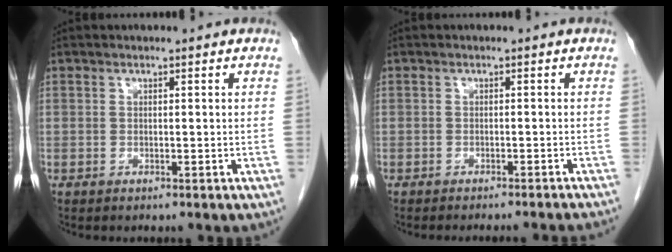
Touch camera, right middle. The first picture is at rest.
{"total": 8.0, "force": [-7.5, -0.8, 2.7], "torque": [-0.019, -0.020, -0.086]}